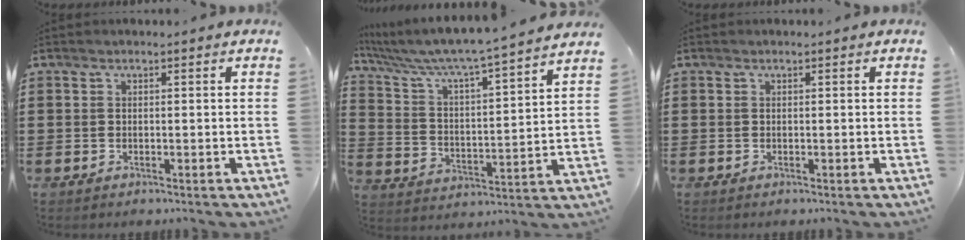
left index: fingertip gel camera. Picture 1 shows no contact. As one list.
[{"total": 6.3, "force": [5.7, -0.5, 2.7], "torque": [-0.079, -0.048, 0.088]}, {"total": 0.0}]